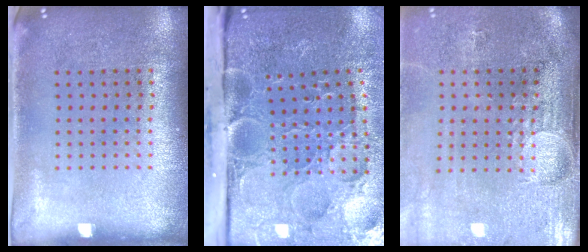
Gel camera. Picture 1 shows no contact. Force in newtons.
{"total": 5.3, "press": 4.1, "slide": 3.4}
{"total": 4.4, "press": 3.6, "slide": 2.6}